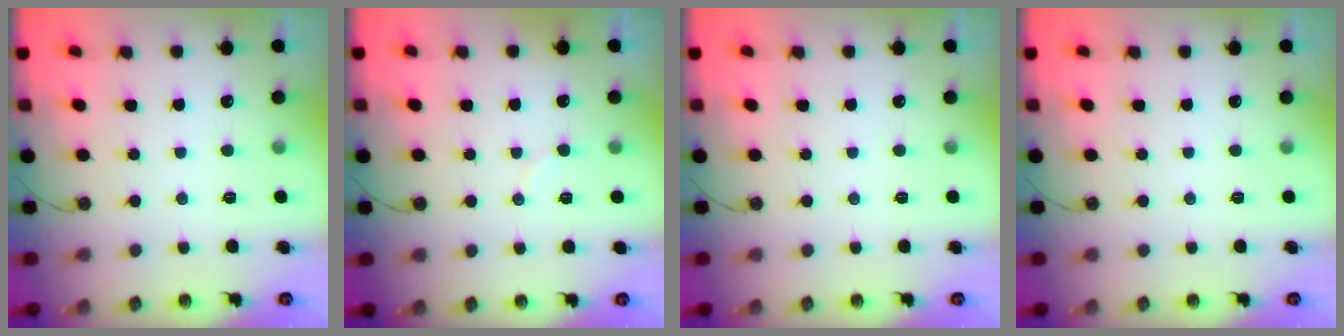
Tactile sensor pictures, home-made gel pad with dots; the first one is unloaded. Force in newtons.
{"total": 4.4, "press": 4.4, "slide": 0.3}
{"total": 0.0}
{"total": 0.0}